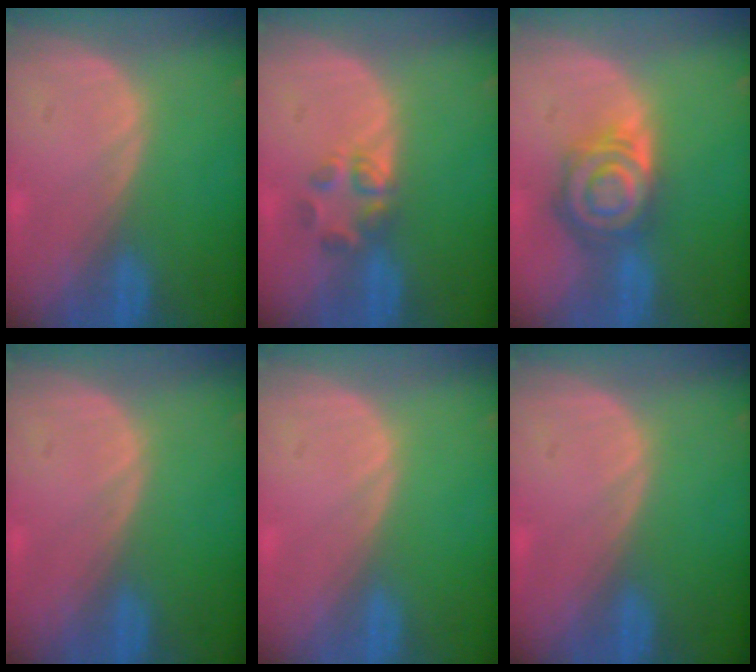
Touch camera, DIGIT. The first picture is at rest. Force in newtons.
{"total": 3.5, "press": 3.4, "slide": 0.8}
{"total": 8.1, "press": 7.1, "slide": 3.9}
{"total": 0.0}
{"total": 0.0}
{"total": 0.0}